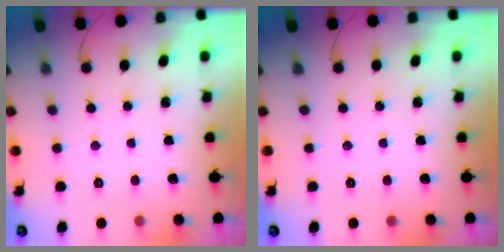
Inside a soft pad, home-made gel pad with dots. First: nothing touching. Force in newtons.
{"total": 0.0}